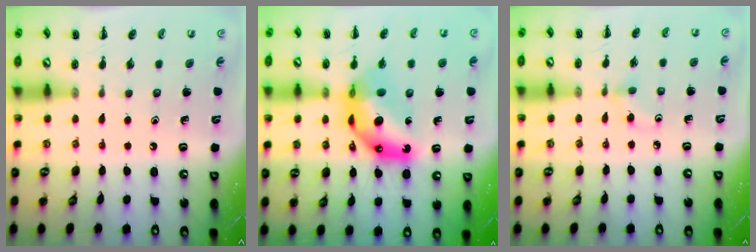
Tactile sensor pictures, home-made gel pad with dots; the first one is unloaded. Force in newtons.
{"total": 12.3, "press": 11.7, "slide": 3.7}
{"total": 2.7, "press": 2.4, "slide": 1.1}